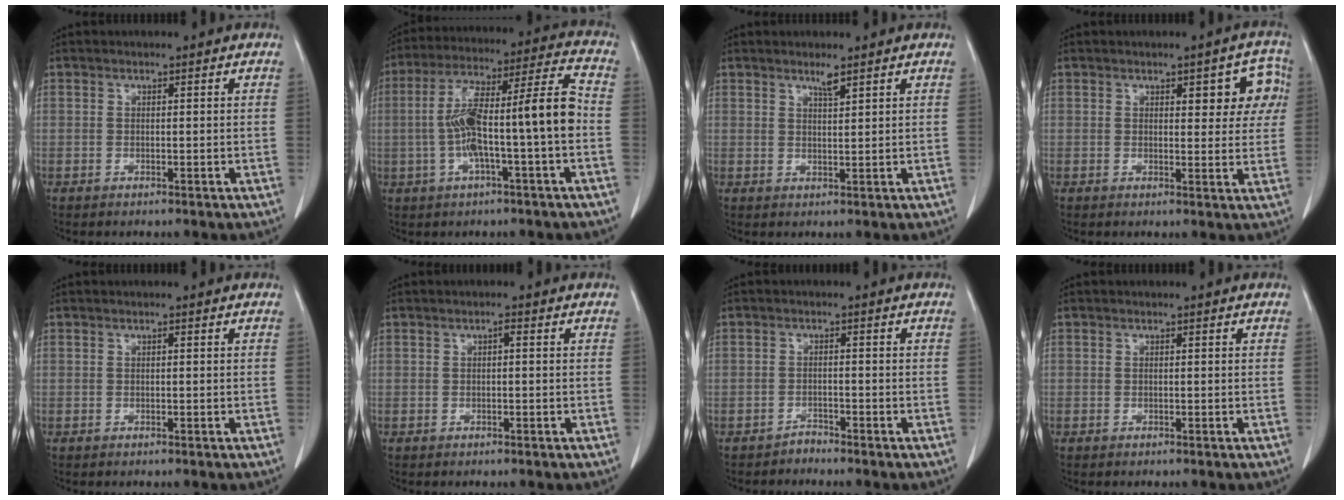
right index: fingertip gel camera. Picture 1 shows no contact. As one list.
[{"total": 14.5, "force": [-2.0, 1.0, 14.3], "torque": [-0.252, 0.036, -0.034]}, {"total": 1.7, "force": [1.4, -0.1, 1.1], "torque": [-0.021, -0.003, 0.026]}, {"total": 6.3, "force": [2.2, 2.8, 5.2], "torque": [-0.044, 0.018, 0.024]}, {"total": 0.0}, {"total": 0.6, "force": [0.0, 0.1, 0.6], "torque": [-0.011, 0.002, 0.001]}, {"total": 1.4, "force": [-1.3, 0.3, -0.4], "torque": [0.014, -0.001, -0.026]}, {"total": 0.0}]